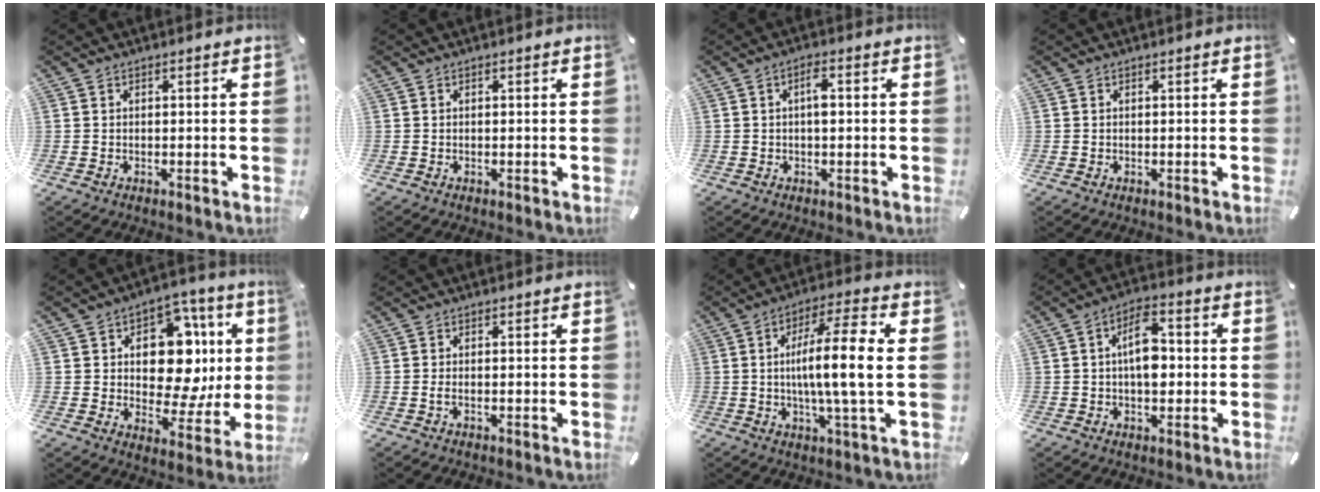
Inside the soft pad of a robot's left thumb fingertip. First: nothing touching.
{"total": 0.0}
{"total": 3.3, "force": [0.3, 1.2, 3.1], "torque": [-0.054, 0.006, 0.000]}
{"total": 0.0}
{"total": 16.1, "force": [3.8, 10.8, 11.4], "torque": [-0.152, -0.031, 0.072]}
{"total": 1.2, "force": [-0.4, 0.2, 1.1], "torque": [-0.019, -0.002, -0.007]}
{"total": 13.1, "force": [0.4, 1.6, 13.0], "torque": [-0.214, 0.001, 0.000]}
{"total": 8.8, "force": [0.0, 5.1, 7.2], "torque": [-0.097, 0.009, -0.002]}